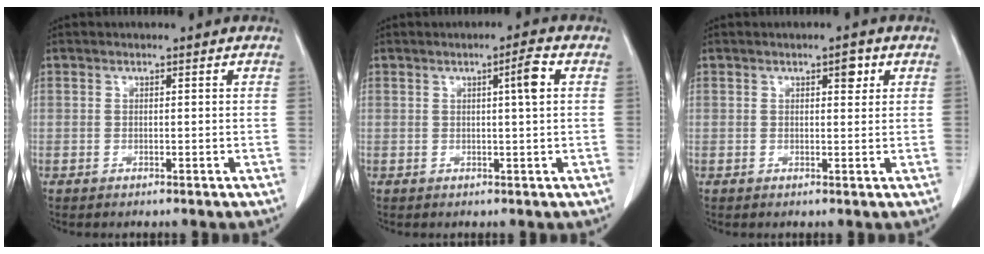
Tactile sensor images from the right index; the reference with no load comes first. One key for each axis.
{"total": 3.2, "fx": 0.8, "fy": -0.3, "fz": 3.1, "tx": -0.048, "ty": 0.001, "tz": 0.012}
{"total": 2.0, "fx": 0.9, "fy": 0.8, "fz": 1.5, "tx": -0.019, "ty": -0.001, "tz": 0.012}